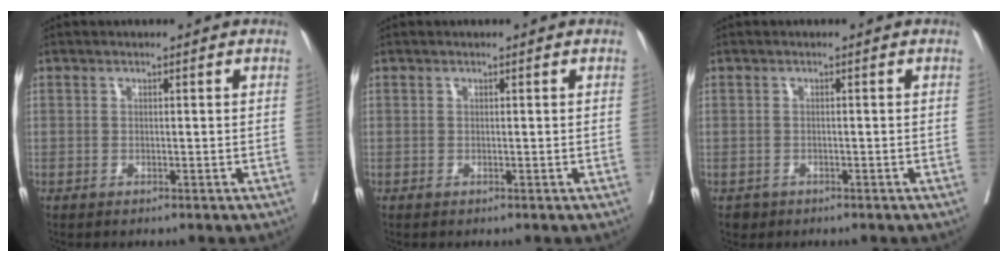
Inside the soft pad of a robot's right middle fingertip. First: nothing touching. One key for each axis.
{"total": 0.0}
{"total": 1.2, "fx": -0.8, "fy": 0.9, "fz": 0.1, "tx": -0.003, "ty": 0.002, "tz": -0.009}